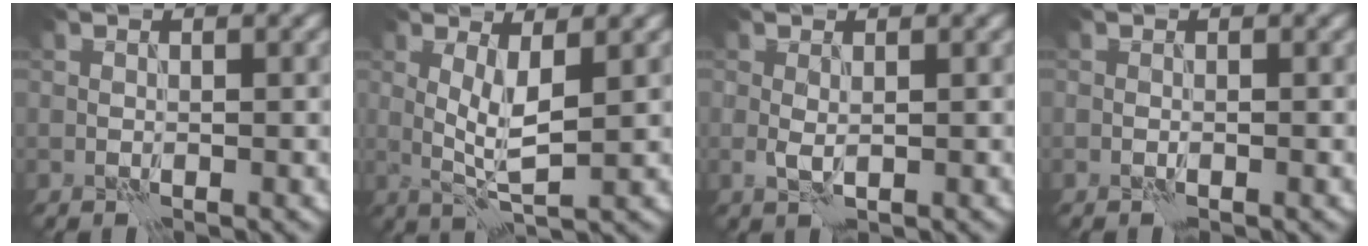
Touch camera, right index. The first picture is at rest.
{"total": 3.4, "force": [0.6, 0.8, 3.2], "torque": [-0.064, -0.005, 0.016]}
{"total": 1.2, "force": [0.1, 0.5, 1.1], "torque": [-0.026, 0.000, 0.002]}
{"total": 0.0}